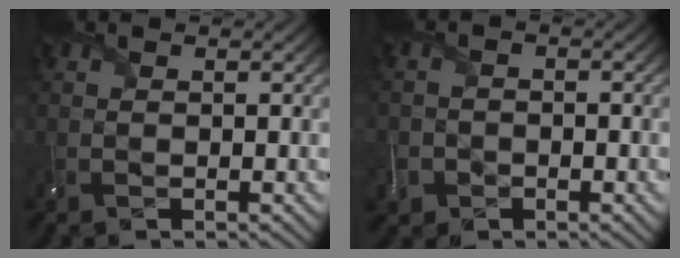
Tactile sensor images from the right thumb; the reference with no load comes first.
{"total": 3.1, "force": [-1.9, 2.4, 0.5], "torque": [-0.006, -0.006, -0.045]}